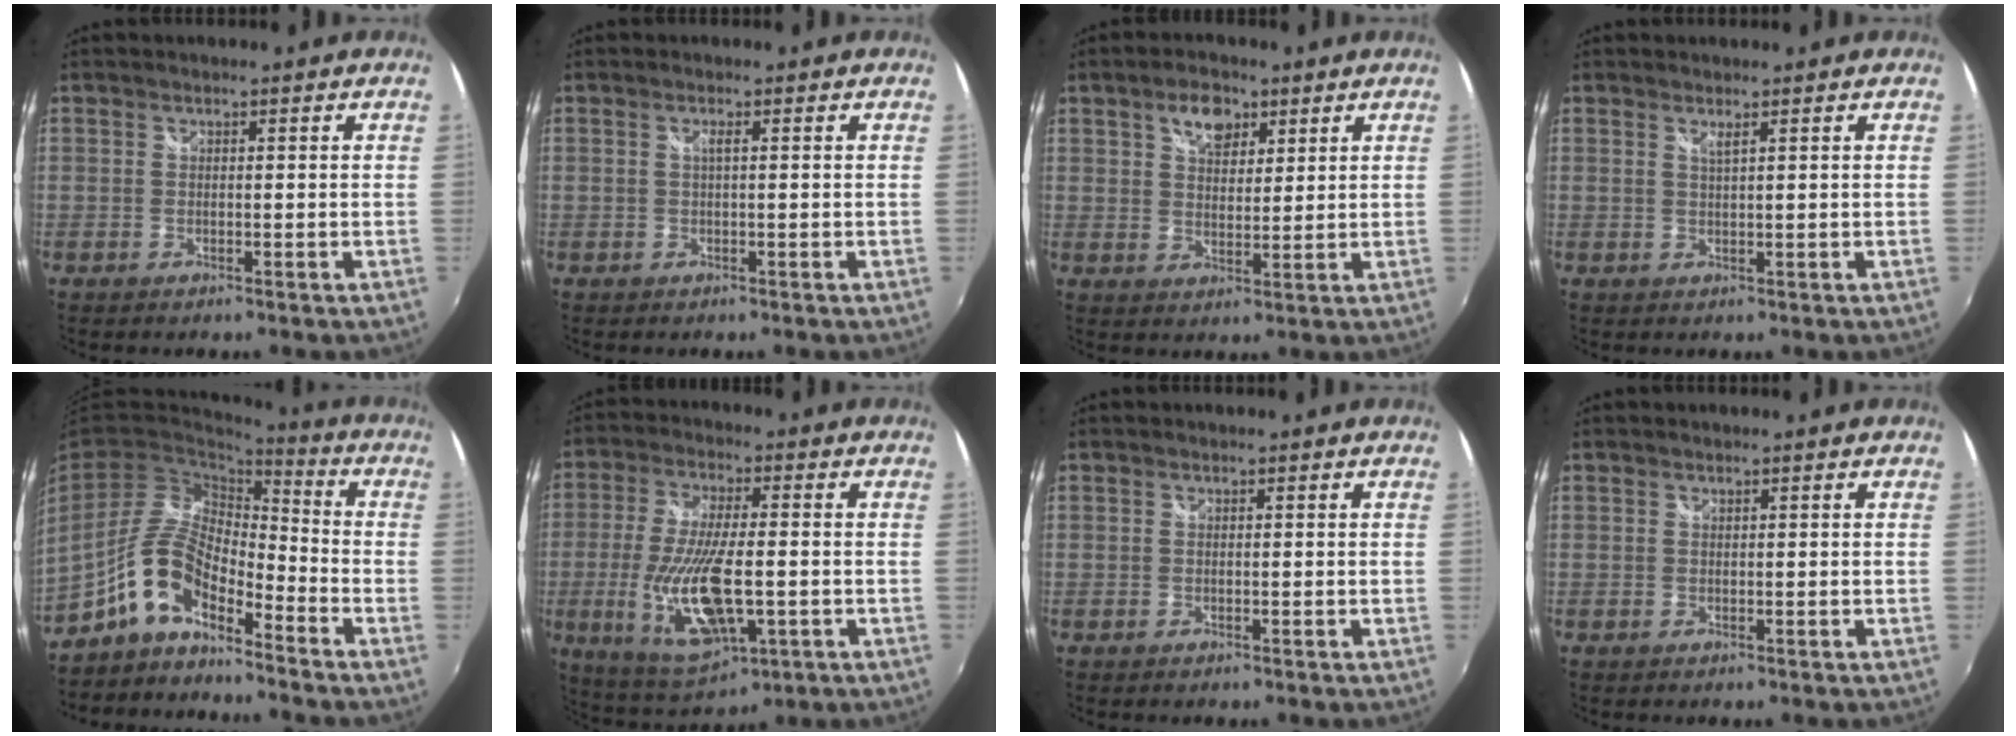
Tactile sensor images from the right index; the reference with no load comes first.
{"total": 0.9, "force": [0.0, -0.2, 0.9], "torque": [-0.016, 0.001, -0.001]}
{"total": 6.3, "force": [3.5, 3.7, 3.7], "torque": [-0.055, 0.013, 0.060]}
{"total": 1.0, "force": [0.7, -0.2, 0.7], "torque": [-0.012, -0.002, 0.012]}
{"total": 10.6, "force": [-6.8, 4.3, 7.0], "torque": [-0.152, 0.013, -0.135]}
{"total": 16.8, "force": [-3.5, 5.9, 15.4], "torque": [-0.311, -0.025, -0.054]}
{"total": 0.0}
{"total": 0.0}